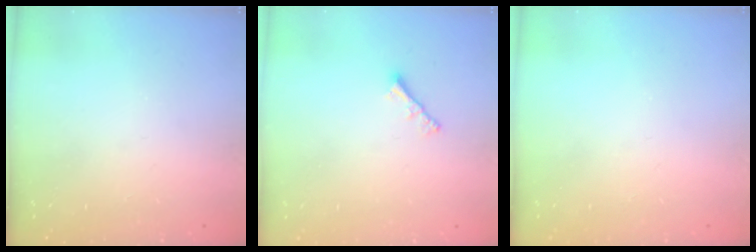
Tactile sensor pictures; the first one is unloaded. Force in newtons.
{"total": 2.0, "press": 2.0, "slide": 0.5}
{"total": 0.0}